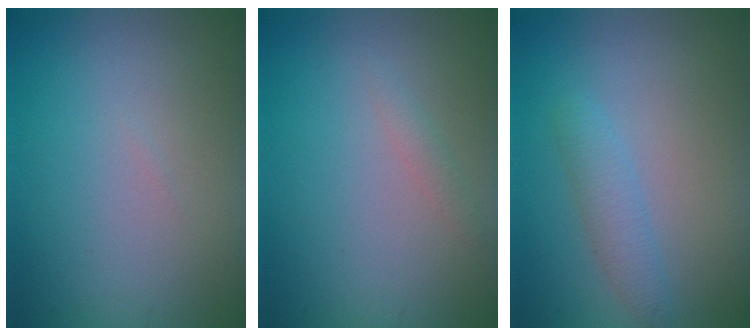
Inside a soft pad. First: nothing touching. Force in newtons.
{"total": 1.0, "press": 0.9, "slide": 0.1}
{"total": 2.0, "press": 2.0, "slide": 0.1}